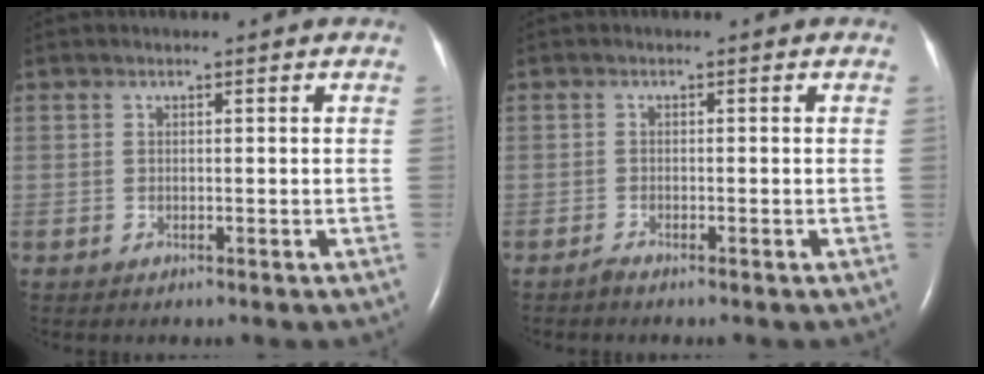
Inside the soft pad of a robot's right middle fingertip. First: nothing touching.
{"total": 0.8, "force": [-0.7, -0.1, 0.3], "torque": [-0.012, -0.003, -0.015]}